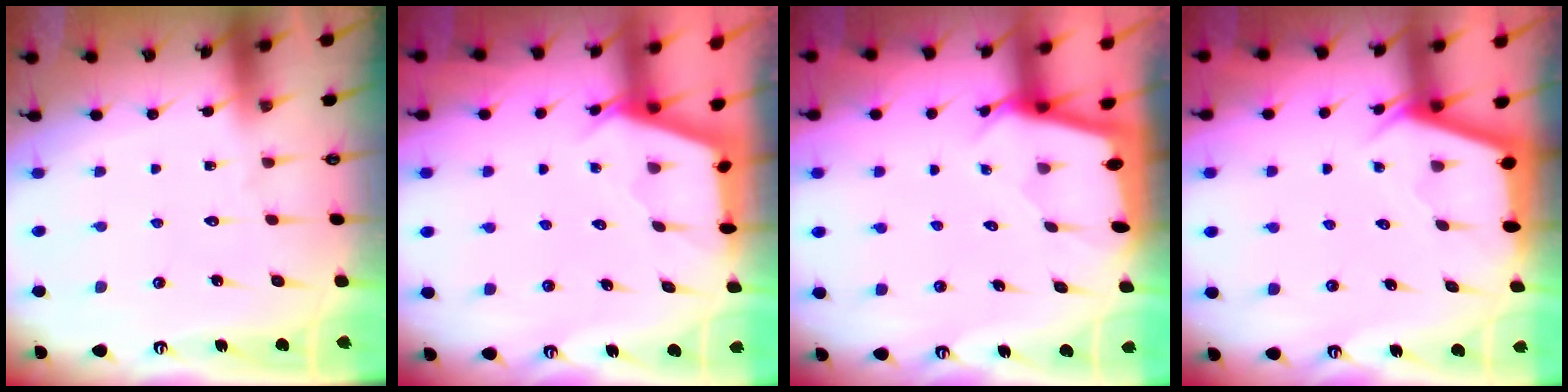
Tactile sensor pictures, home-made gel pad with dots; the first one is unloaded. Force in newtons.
{"total": 2.7, "press": 2.7, "slide": 0.3}
{"total": 1.3, "press": 1.3, "slide": 0.1}
{"total": 2.9, "press": 2.9, "slide": 0.3}